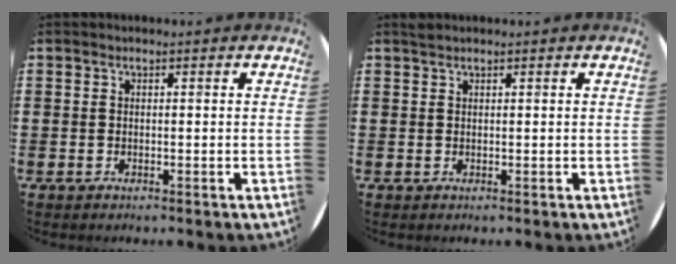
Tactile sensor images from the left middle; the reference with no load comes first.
{"total": 0.5, "force": [0.5, 0.0, 0.0], "torque": [0.000, 0.002, 0.010]}